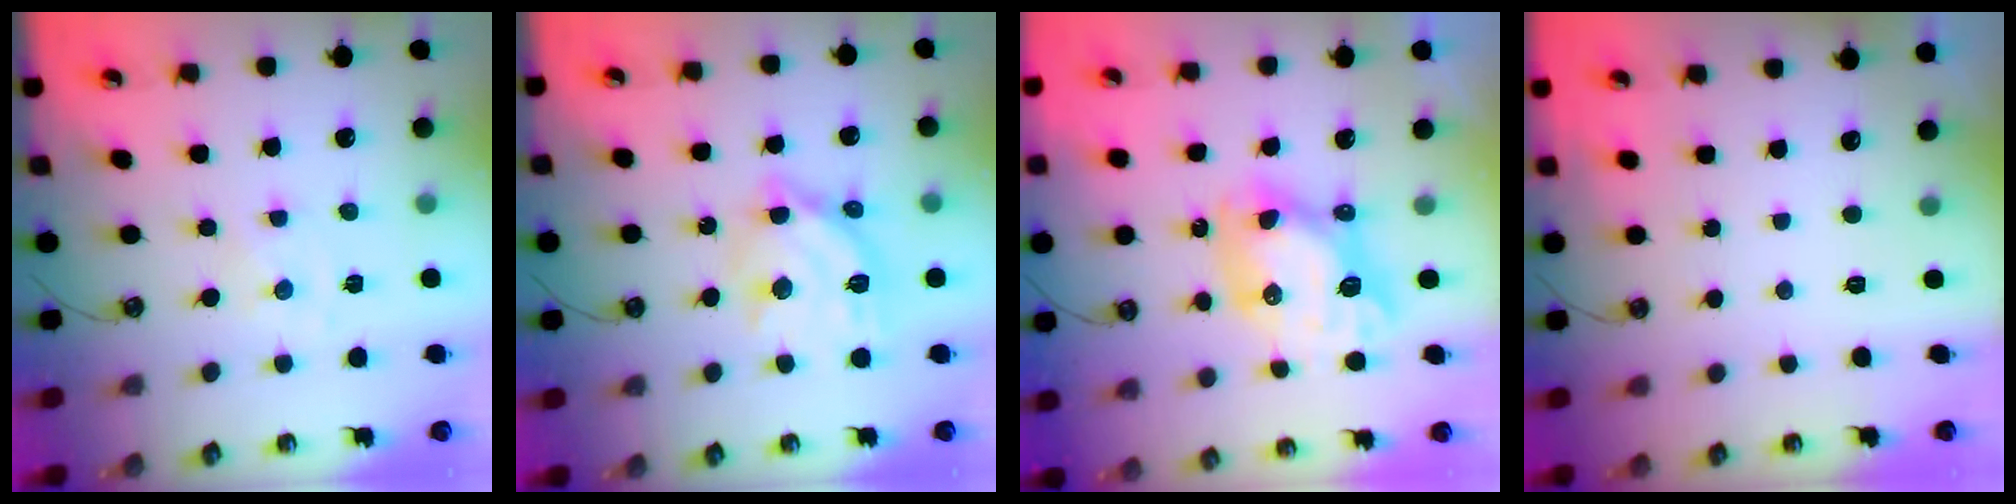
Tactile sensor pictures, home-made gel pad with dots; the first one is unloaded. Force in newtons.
{"total": 14.7, "press": 14.6, "slide": 1.3}
{"total": 11.3, "press": 11.2, "slide": 1.5}
{"total": 0.0}